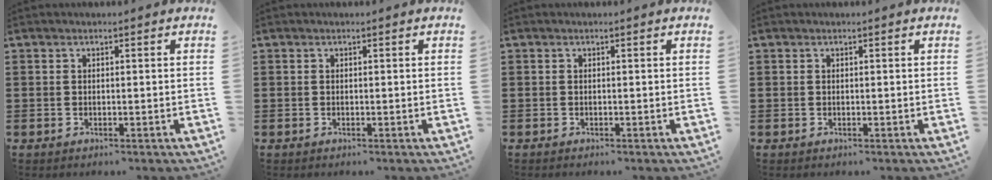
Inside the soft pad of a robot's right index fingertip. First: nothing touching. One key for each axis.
{"total": 0.0}
{"total": 0.0}
{"total": 0.0}